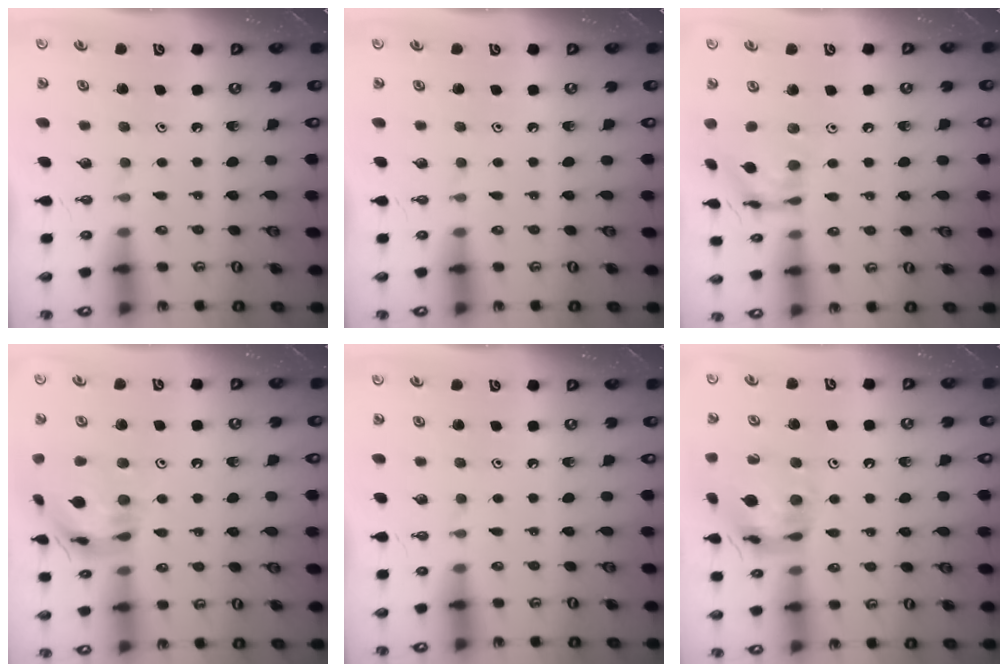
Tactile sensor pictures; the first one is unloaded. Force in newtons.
{"total": 0.0}
{"total": 12.2, "press": 12.2, "slide": 1.1}
{"total": 16.3, "press": 16.2, "slide": 1.8}
{"total": 0.0}
{"total": 14.7, "press": 14.6, "slide": 1.8}